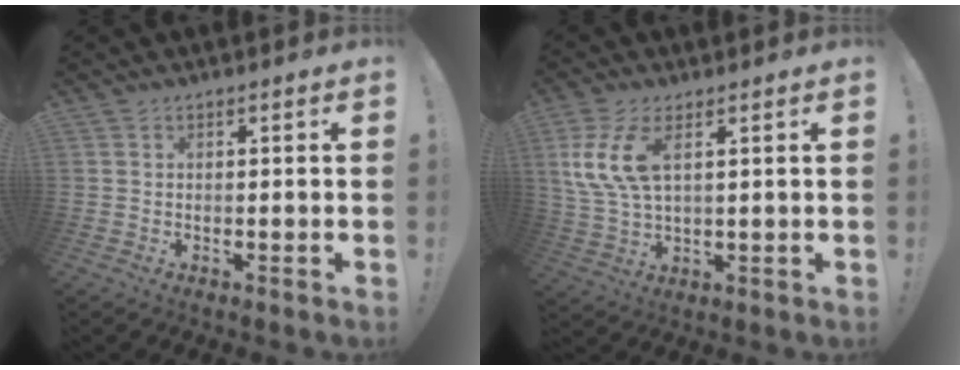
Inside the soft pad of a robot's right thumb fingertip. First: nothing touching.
{"total": 10.7, "force": [3.9, 5.0, 8.6], "torque": [-0.174, -0.012, 0.073]}